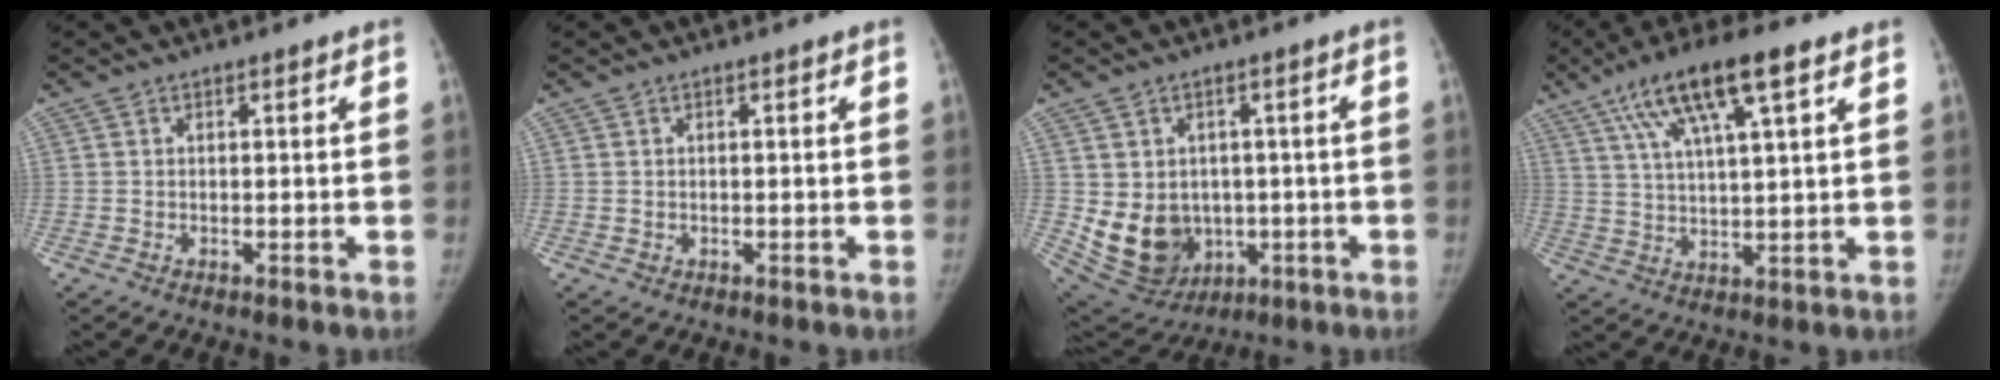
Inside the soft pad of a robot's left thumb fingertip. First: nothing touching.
{"total": 0.6, "force": [-0.1, 0.6, 0.0], "torque": [0.004, 0.000, -0.001]}
{"total": 13.0, "force": [-1.8, 10.9, 6.9], "torque": [-0.089, 0.005, 0.001]}
{"total": 14.0, "force": [7.1, 3.3, 11.6], "torque": [-0.205, -0.003, 0.127]}